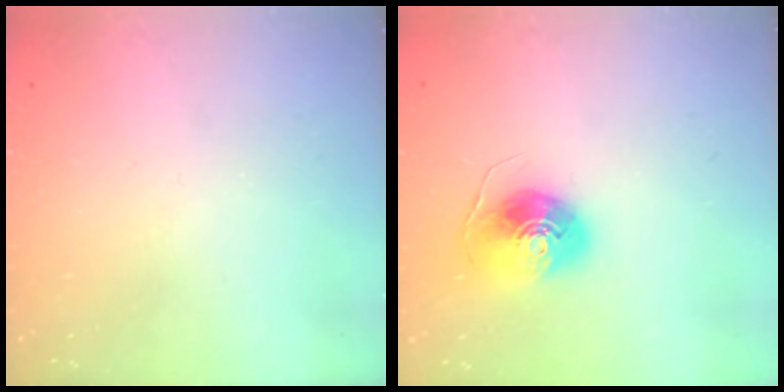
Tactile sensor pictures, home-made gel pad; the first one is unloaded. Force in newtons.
{"total": 8.5, "press": 8.4, "slide": 1.2}